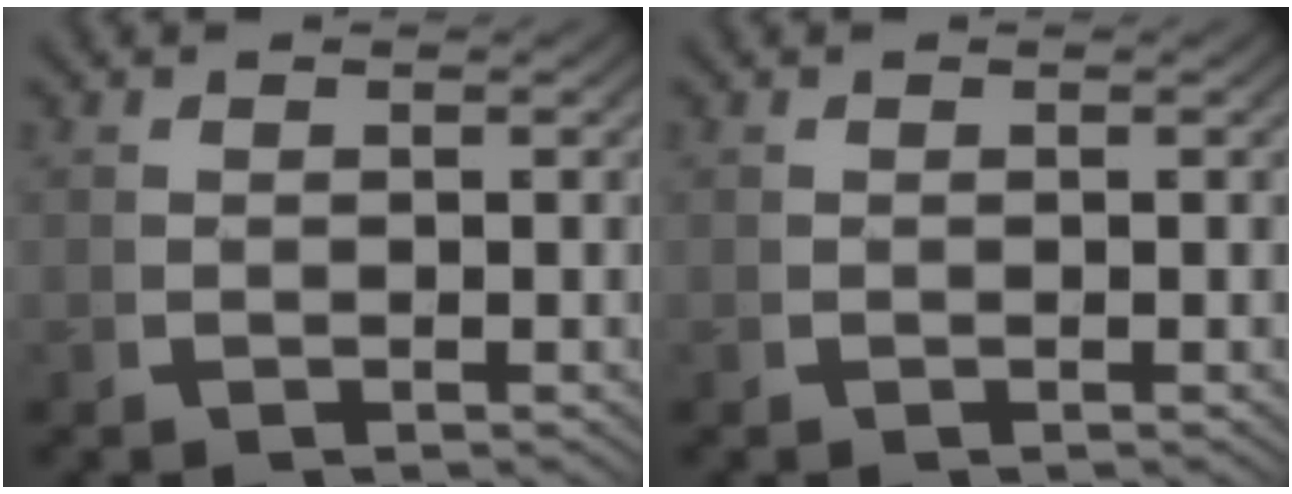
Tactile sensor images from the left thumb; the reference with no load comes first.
{"total": 0.0}